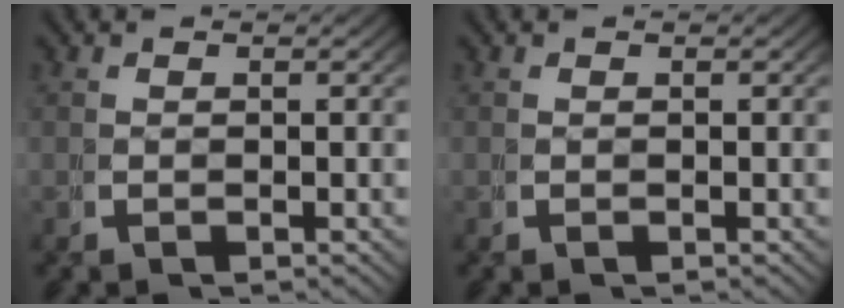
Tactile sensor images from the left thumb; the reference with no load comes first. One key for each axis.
{"total": 0.0}